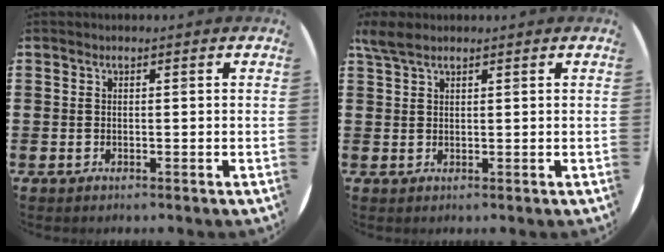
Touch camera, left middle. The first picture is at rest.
{"total": 2.7, "force": [2.1, 0.9, 1.4], "torque": [-0.026, 0.001, 0.037]}